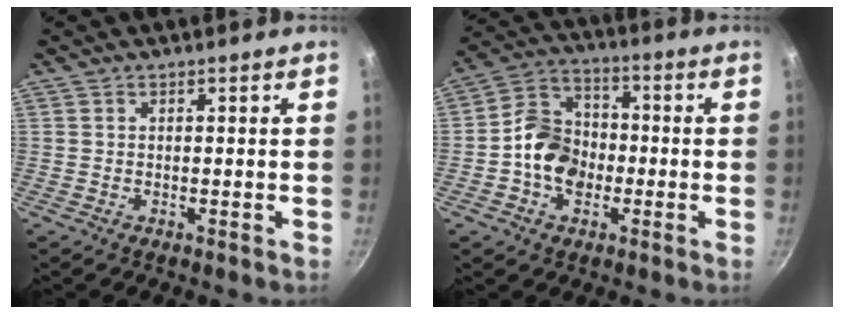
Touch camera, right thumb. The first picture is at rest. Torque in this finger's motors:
{"motor_torque": [-0.09, 0.17, 0.62, -0.40, 0.07]}